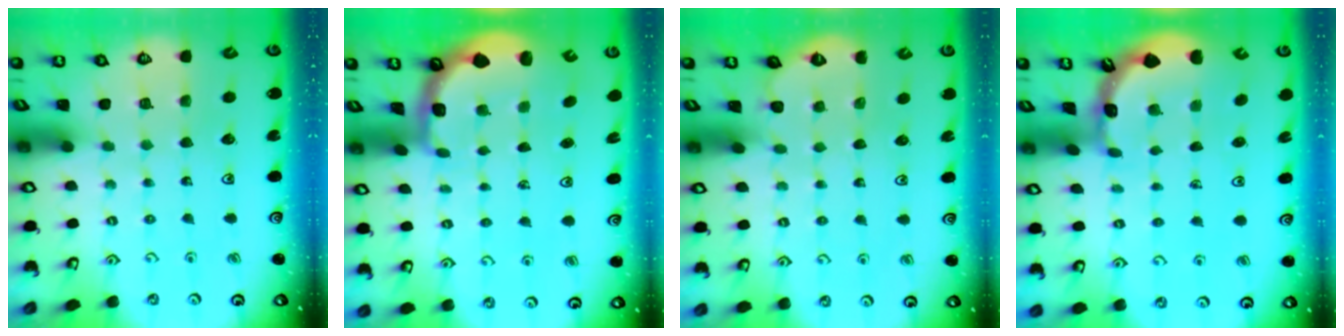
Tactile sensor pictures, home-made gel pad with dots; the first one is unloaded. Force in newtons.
{"total": 2.1, "press": 1.8, "slide": 1.0}
{"total": 0.0}
{"total": 1.7, "press": 1.6, "slide": 0.1}